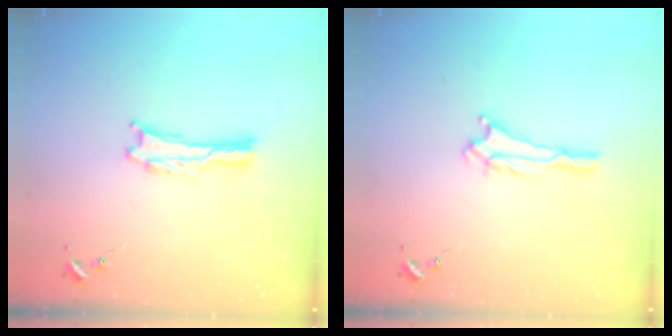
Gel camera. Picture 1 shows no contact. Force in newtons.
{"total": 1.0, "press": 1.0, "slide": 0.1}